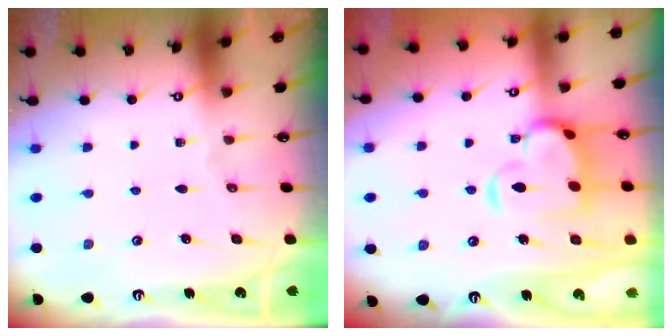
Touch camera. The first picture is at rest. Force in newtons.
{"total": 7.8, "press": 7.7, "slide": 1.3}